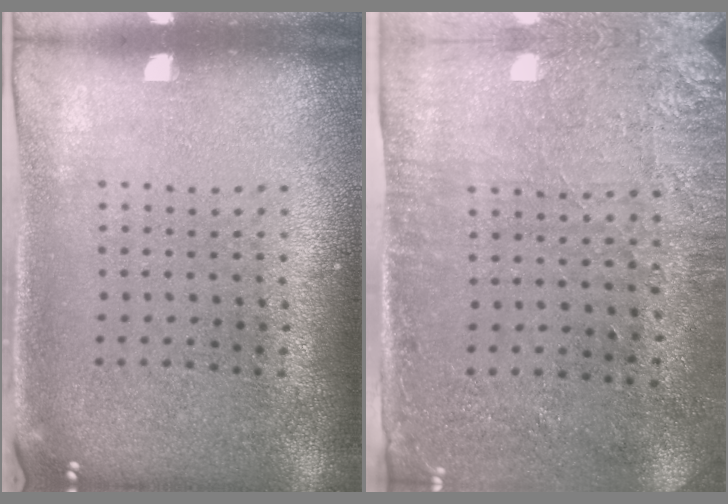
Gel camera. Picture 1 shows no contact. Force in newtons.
{"total": 2.8, "press": 2.3, "slide": 1.6}